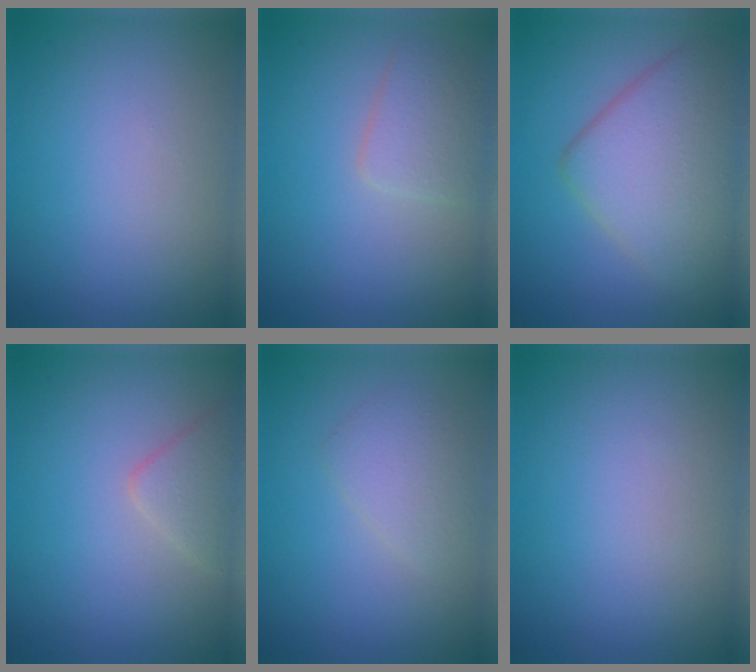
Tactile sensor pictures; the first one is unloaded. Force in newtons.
{"total": 2.5, "press": 2.5, "slide": 0.1}
{"total": 6.7, "press": 6.7, "slide": 0.2}
{"total": 2.2, "press": 2.2, "slide": 0.2}
{"total": 2.1, "press": 2.1, "slide": 0.1}
{"total": 0.0}